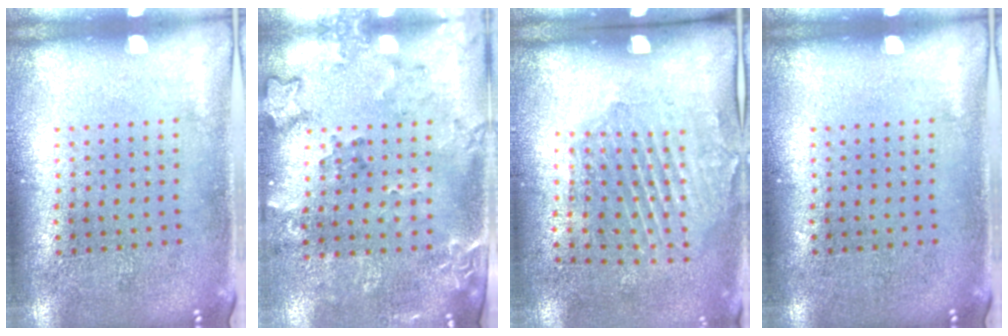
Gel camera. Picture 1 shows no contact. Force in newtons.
{"total": 1.9, "press": 1.6, "slide": 1.1}
{"total": 1.9, "press": 1.2, "slide": 1.6}
{"total": 0.0}